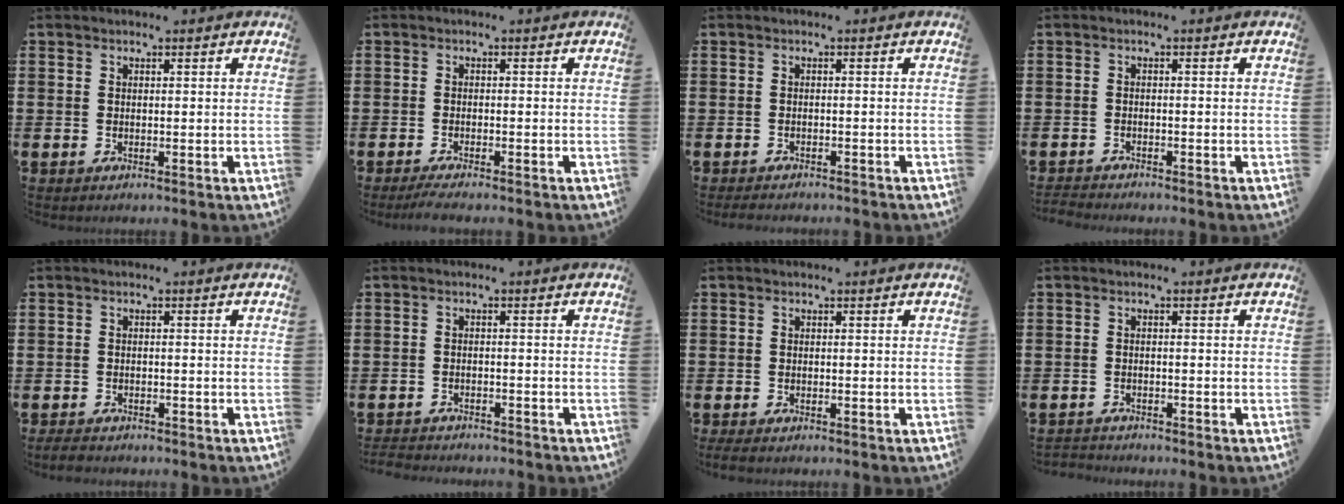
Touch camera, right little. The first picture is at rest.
{"total": 1.4, "force": [-1.1, 0.0, 0.9], "torque": [-0.014, 0.001, -0.021]}
{"total": 1.1, "force": [-1.1, 0.1, 0.2], "torque": [-0.006, 0.001, -0.023]}
{"total": 1.2, "force": [-1.2, 0.0, 0.1], "torque": [-0.004, 0.001, -0.025]}
{"total": 1.2, "force": [-1.1, 0.3, 0.3], "torque": [-0.009, 0.003, -0.024]}
{"total": 2.0, "force": [-2.0, 0.1, 0.0], "torque": [-0.003, 0.001, -0.043]}
{"total": 0.7, "force": [-0.5, 0.2, 0.5], "torque": [-0.009, -0.002, -0.010]}
{"total": 1.1, "force": [-1.1, 0.1, -0.2], "torque": [0.000, 0.002, -0.023]}